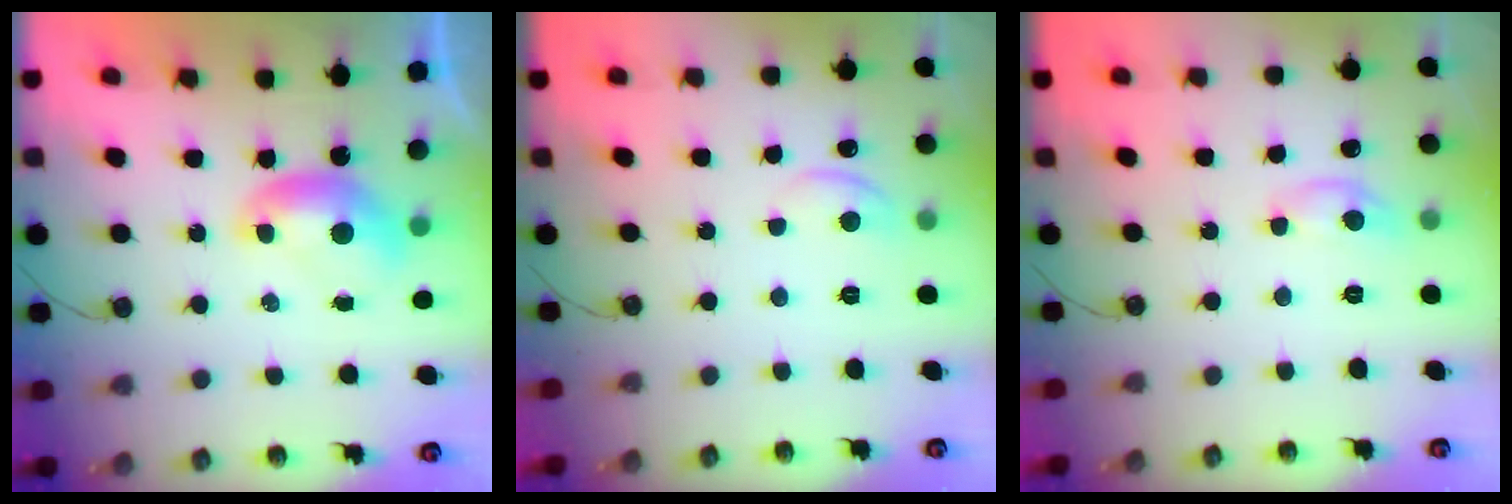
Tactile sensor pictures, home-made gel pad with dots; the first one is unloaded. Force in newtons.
{"total": 2.6, "press": 2.6, "slide": 0.5}
{"total": 0.0}